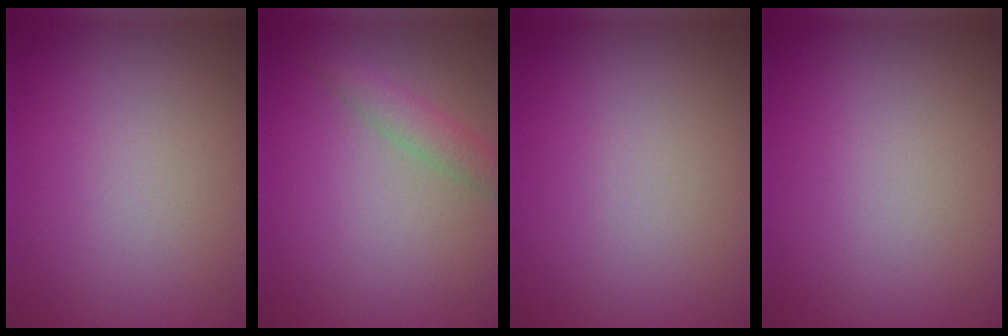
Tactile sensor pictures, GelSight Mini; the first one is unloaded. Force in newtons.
{"total": 2.2, "press": 2.2, "slide": 0.1}
{"total": 0.0}
{"total": 0.0}